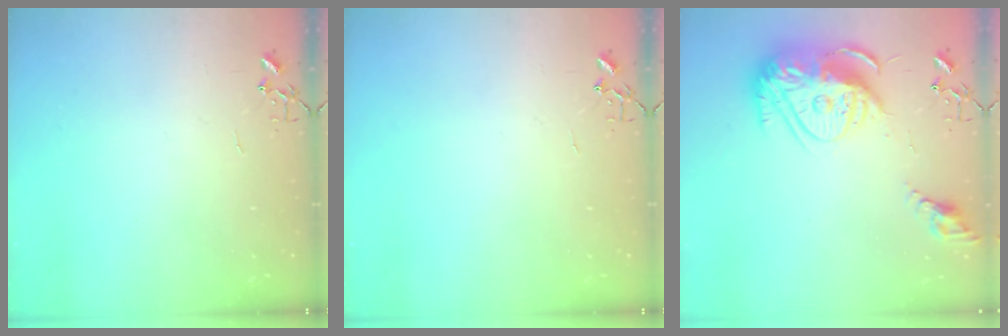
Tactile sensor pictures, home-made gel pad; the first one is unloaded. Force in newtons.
{"total": 0.0}
{"total": 17.6, "press": 17.5, "slide": 1.6}